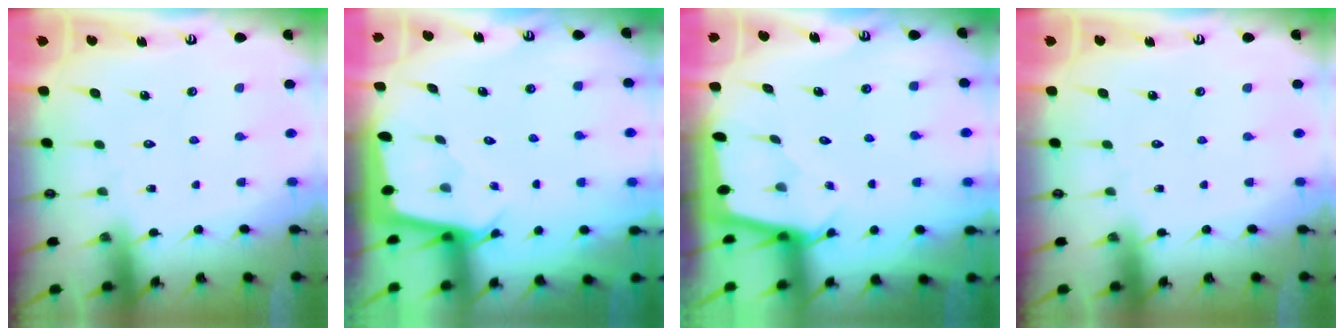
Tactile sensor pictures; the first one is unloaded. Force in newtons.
{"total": 2.5, "press": 2.5, "slide": 0.1}
{"total": 1.8, "press": 1.8, "slide": 0.2}
{"total": 0.0}